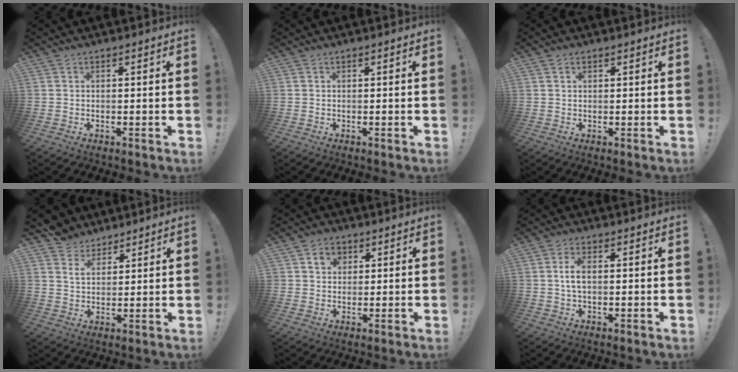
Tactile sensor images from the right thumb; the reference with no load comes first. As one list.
[{"total": 0.0}, {"total": 0.7, "force": [0.4, 0.4, 0.3], "torque": [0.000, -0.001, 0.006]}, {"total": 7.1, "force": [5.0, 4.9, 1.3], "torque": [-0.024, -0.038, 0.096]}, {"total": 5.0, "force": [1.8, 4.2, 2.0], "torque": [-0.019, -0.003, 0.030]}, {"total": 4.4, "force": [0.6, 2.3, 3.7], "torque": [-0.057, 0.002, 0.007]}]